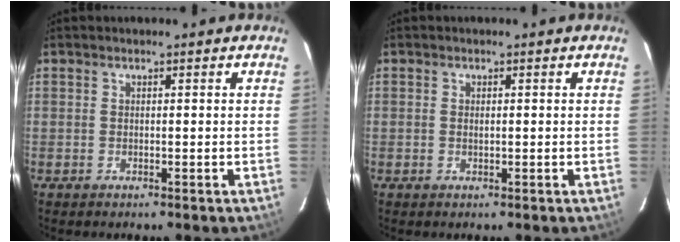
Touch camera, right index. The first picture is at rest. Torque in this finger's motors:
{"motor_torque": [-0.16, 0.11, -0.05, 0.00]}